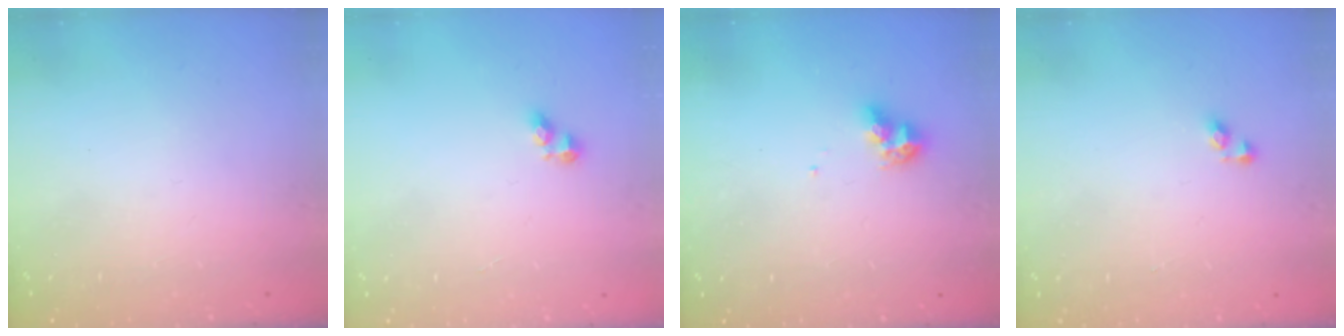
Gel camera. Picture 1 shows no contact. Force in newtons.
{"total": 3.2, "press": 3.2, "slide": 0.4}
{"total": 7.8, "press": 7.7, "slide": 0.6}
{"total": 3.1, "press": 3.1, "slide": 0.2}